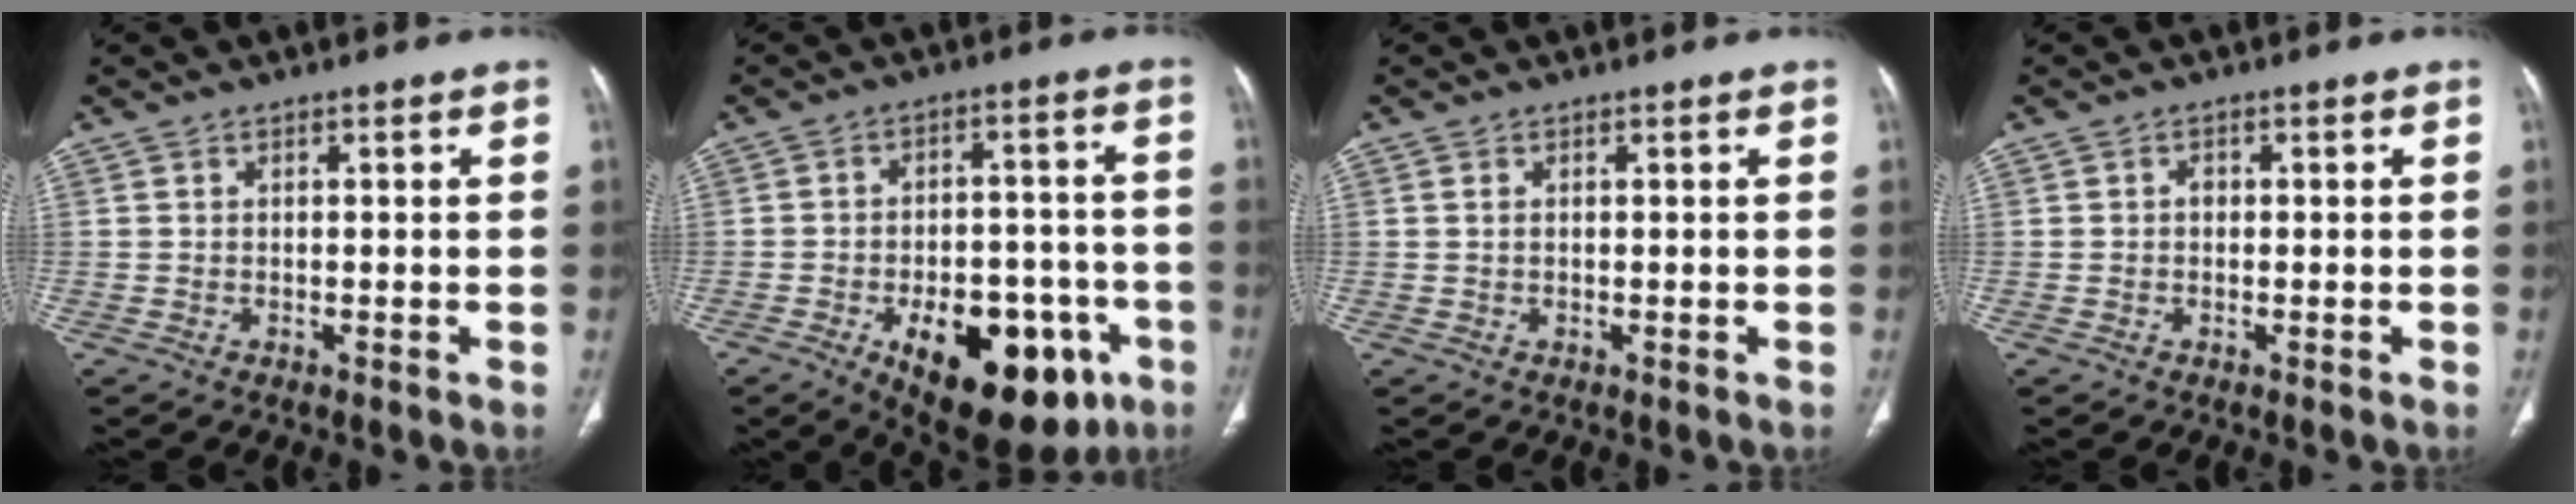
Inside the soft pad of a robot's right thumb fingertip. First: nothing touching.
{"total": 21.0, "force": [-9.1, 11.1, 15.4], "torque": [-0.172, 0.031, -0.111]}
{"total": 0.6, "force": [0.2, 0.3, 0.5], "torque": [-0.012, 0.005, 0.005]}
{"total": 1.0, "force": [0.0, 0.8, 0.6], "torque": [-0.006, 0.003, -0.004]}